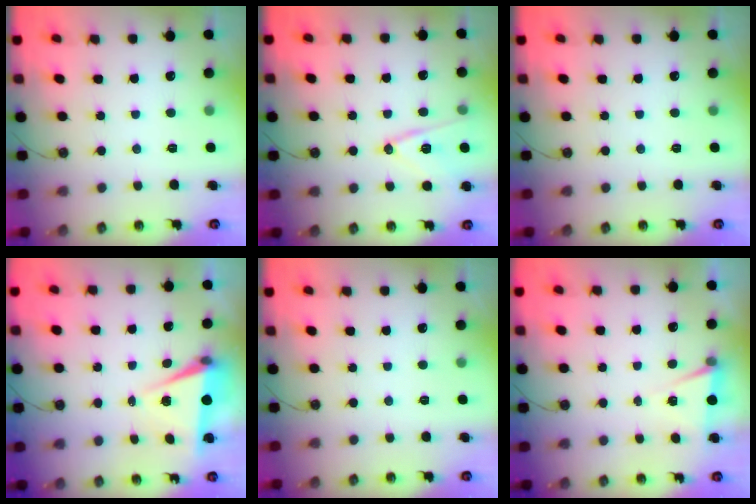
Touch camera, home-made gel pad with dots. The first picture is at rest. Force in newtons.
{"total": 12.9, "press": 12.6, "slide": 2.8}
{"total": 0.0}
{"total": 6.9, "press": 5.4, "slide": 4.3}
{"total": 0.0}
{"total": 5.6, "press": 3.4, "slide": 4.5}